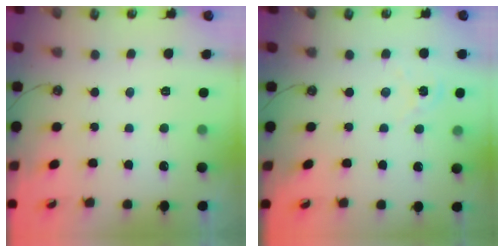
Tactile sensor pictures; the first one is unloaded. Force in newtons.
{"total": 3.9, "press": 3.9, "slide": 0.5}